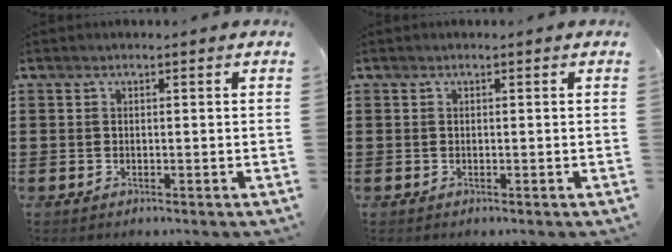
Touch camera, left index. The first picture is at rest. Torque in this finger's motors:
{"motor_torque": [0.01, -0.01, 0.00, 0.00]}